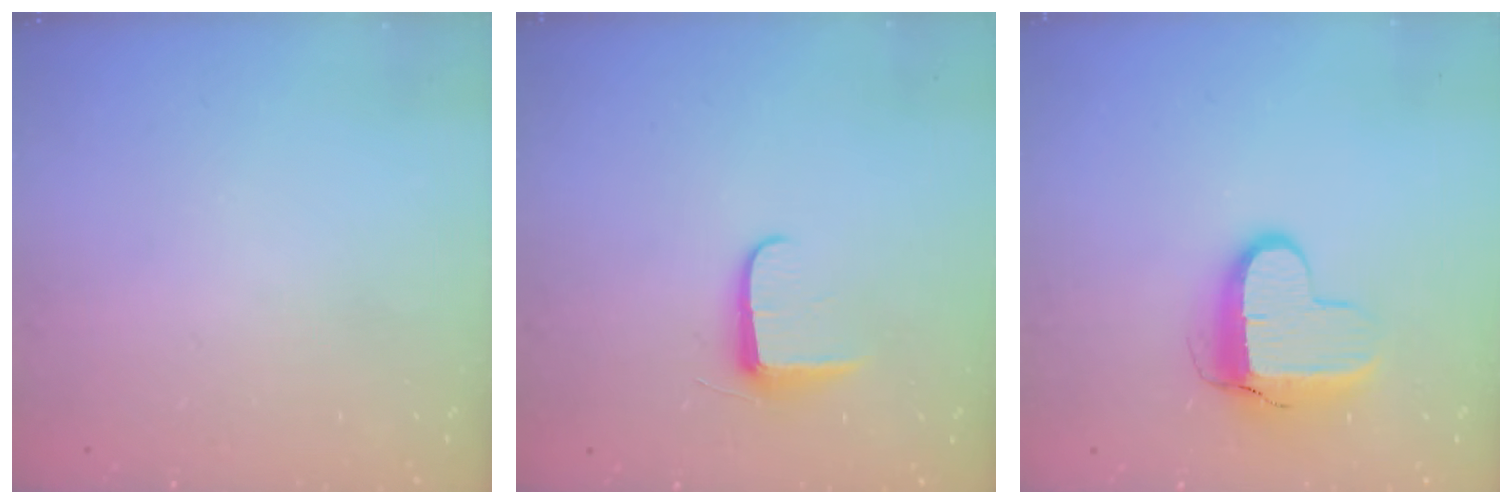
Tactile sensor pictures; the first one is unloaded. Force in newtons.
{"total": 6.8, "press": 6.7, "slide": 0.9}
{"total": 9.9, "press": 9.8, "slide": 0.9}